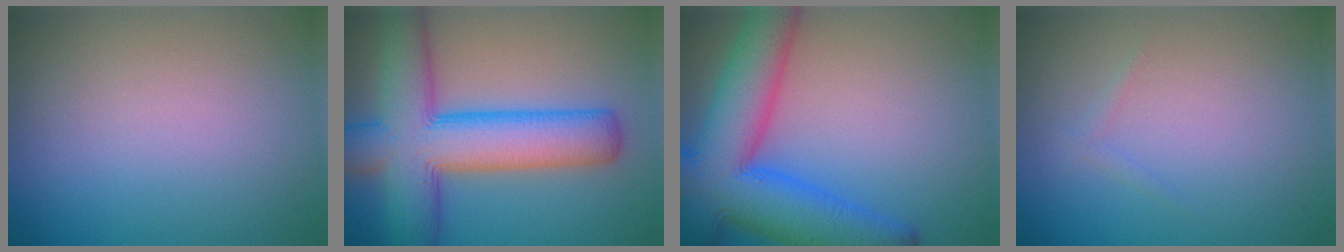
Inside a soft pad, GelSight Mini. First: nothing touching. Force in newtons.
{"total": 11.1, "press": 11.1, "slide": 0.4}
{"total": 12.5, "press": 12.5, "slide": 0.6}
{"total": 0.6, "press": 0.6, "slide": 0.0}